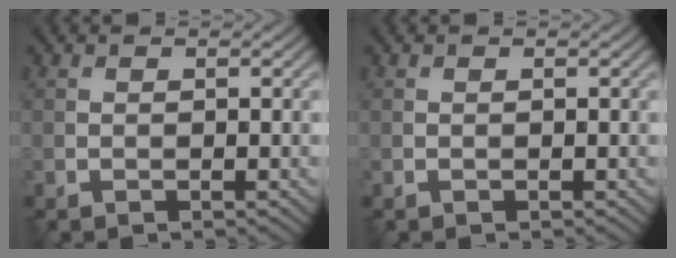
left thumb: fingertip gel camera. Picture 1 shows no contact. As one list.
[{"total": 0.0}]